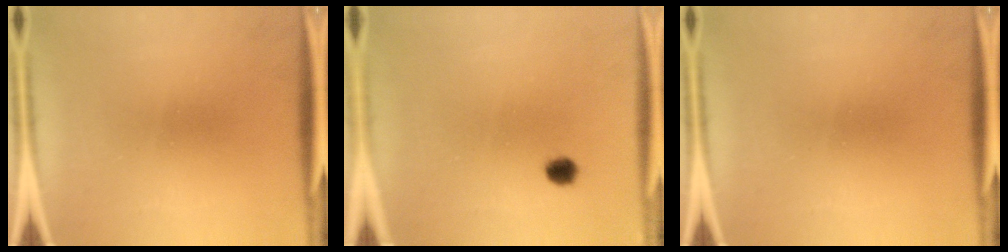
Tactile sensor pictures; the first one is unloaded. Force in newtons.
{"total": 2.4}
{"total": 0.0}